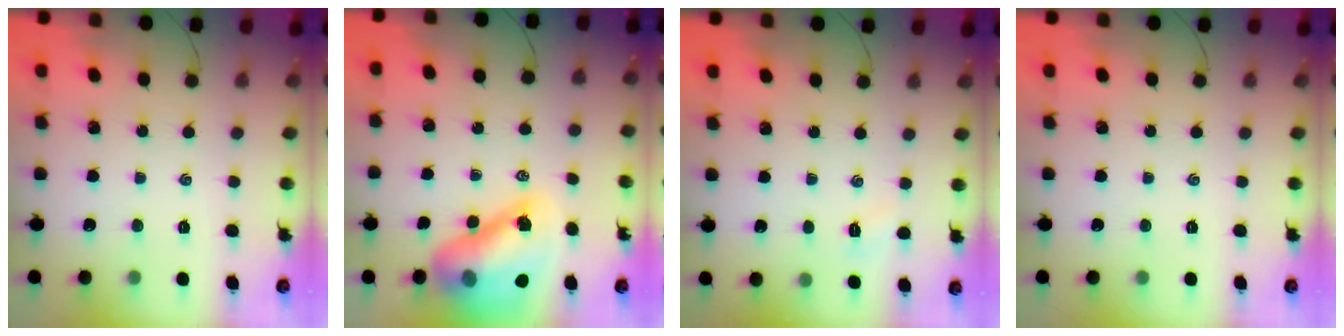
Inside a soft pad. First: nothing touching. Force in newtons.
{"total": 15.9, "press": 15.3, "slide": 4.4}
{"total": 2.7, "press": 2.6, "slide": 0.7}
{"total": 0.0}